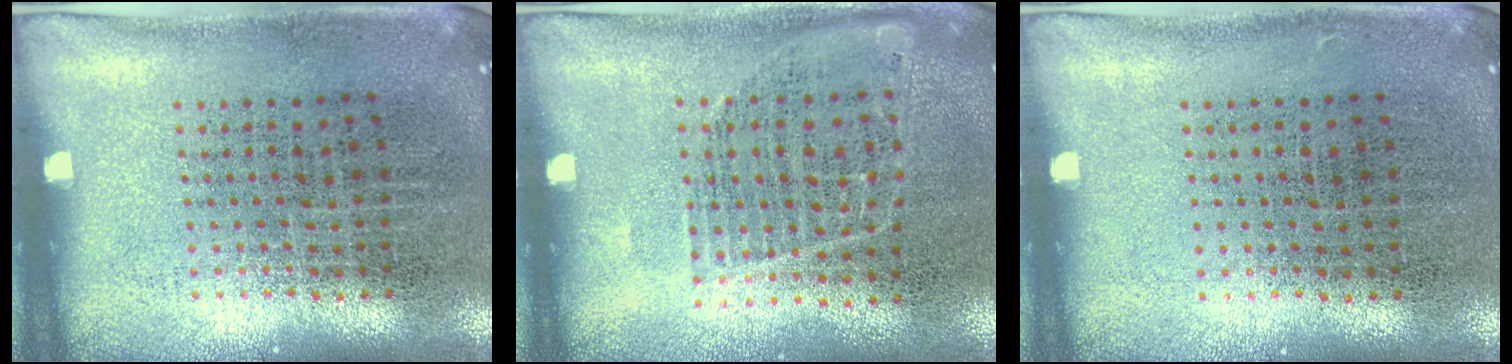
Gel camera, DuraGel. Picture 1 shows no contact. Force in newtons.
{"total": 0.9, "press": 0.9, "slide": 0.3}
{"total": 0.0}